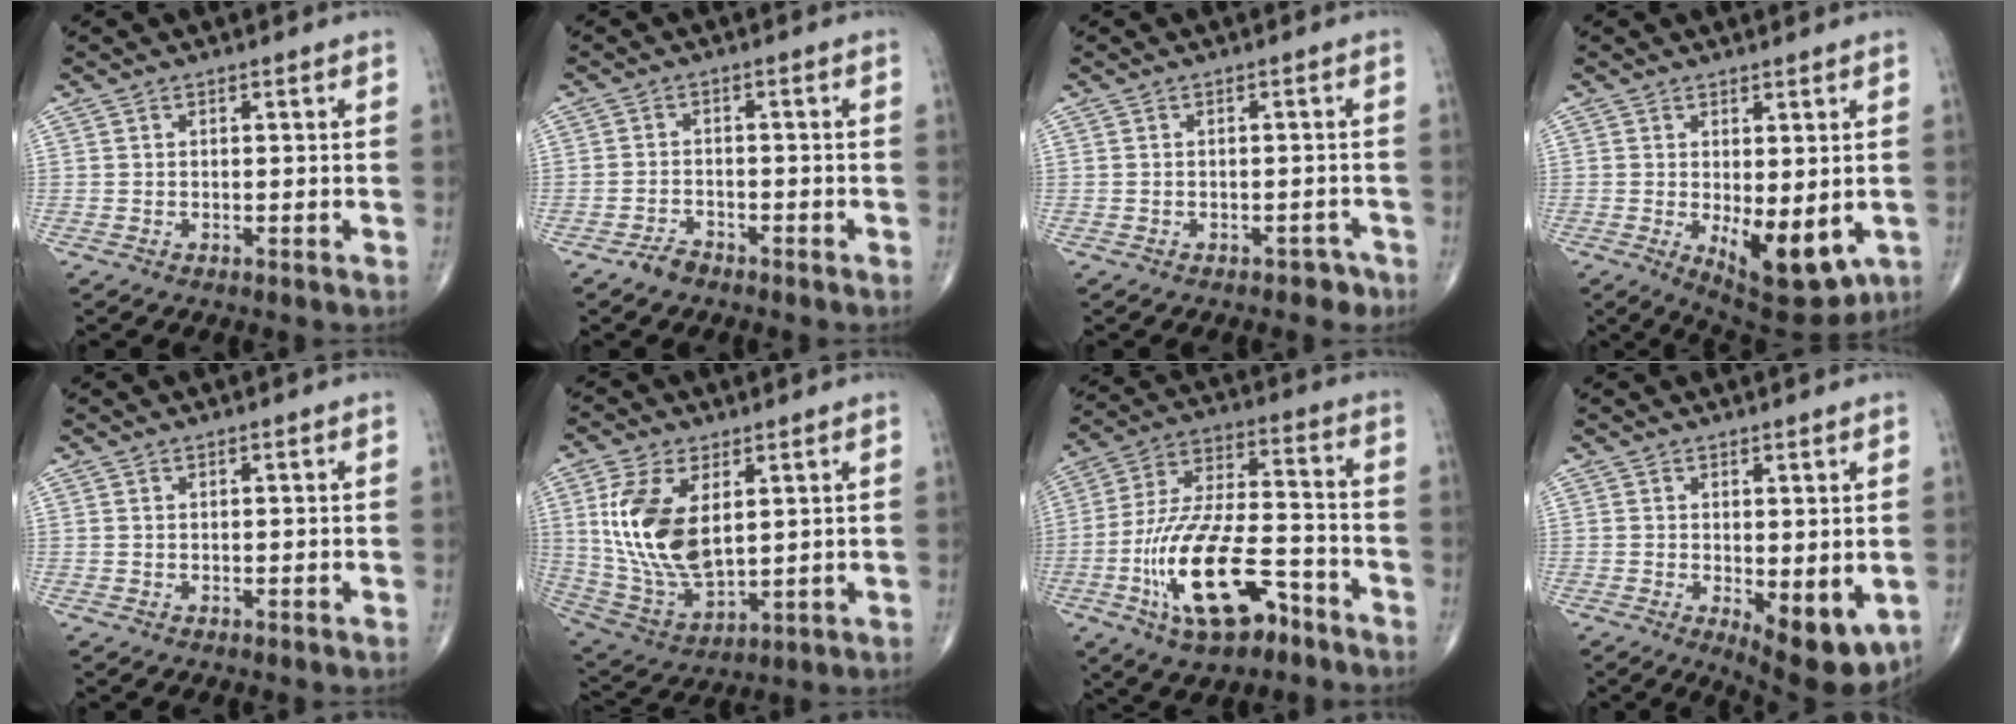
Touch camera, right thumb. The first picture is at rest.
{"total": 2.7, "force": [-2.2, 1.3, 0.9], "torque": [-0.019, 0.010, -0.039]}
{"total": 2.6, "force": [-1.9, 1.6, 0.6], "torque": [-0.001, 0.020, -0.021]}
{"total": 11.6, "force": [-2.5, 5.1, 10.1], "torque": [-0.125, -0.023, -0.017]}
{"total": 0.0}
{"total": 16.3, "force": [3.8, 8.7, 13.2], "torque": [-0.259, -0.020, 0.088]}
{"total": 19.7, "force": [-8.9, 8.5, 15.4], "torque": [-0.286, 0.051, -0.151]}
{"total": 9.3, "force": [-1.8, 3.8, 8.3], "torque": [-0.099, -0.023, -0.012]}